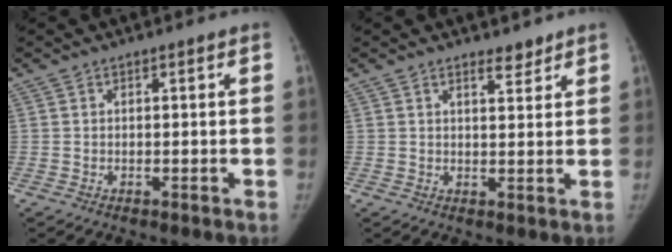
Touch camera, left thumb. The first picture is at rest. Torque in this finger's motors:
{"motor_torque": [0.02, 0.02, 0.01, 0.18, 0.02]}